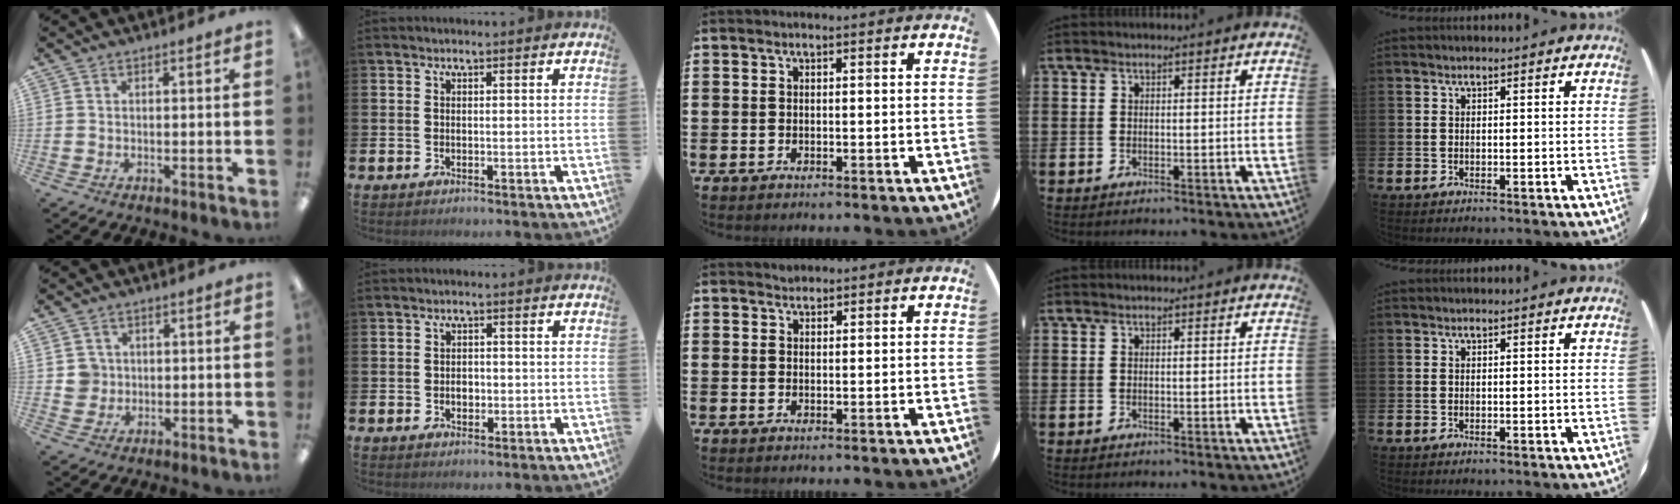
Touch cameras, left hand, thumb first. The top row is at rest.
{"thumb": {"total": 3.9, "force": [0.7, 3.9, 0.5], "torque": [-0.006, 0.001, 0.010]}, "index": {"total": 1.7, "force": [-0.4, 1.3, 1.0], "torque": [-0.002, 0.000, -0.013]}, "middle": {"total": 1.0, "force": [1.0, 0.2, -0.1], "torque": [0.010, -0.001, 0.017]}}